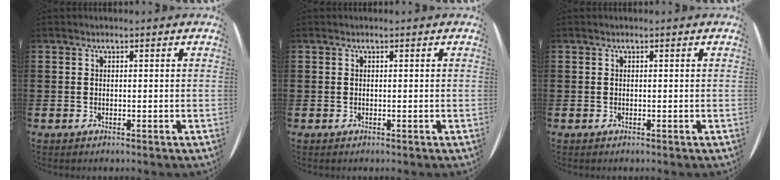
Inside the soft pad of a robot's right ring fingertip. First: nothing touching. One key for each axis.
{"total": 0.0}
{"total": 0.0}